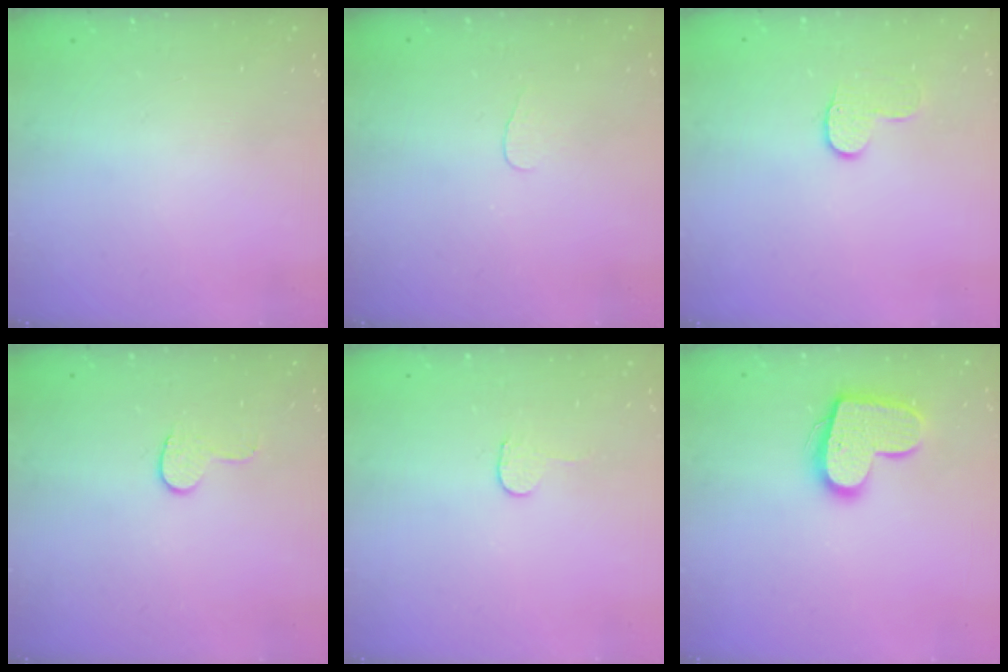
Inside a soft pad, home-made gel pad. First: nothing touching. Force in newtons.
{"total": 2.8, "press": 2.7, "slide": 0.3}
{"total": 6.6, "press": 6.6, "slide": 0.6}
{"total": 5.4, "press": 5.4, "slide": 0.5}
{"total": 2.3, "press": 2.3, "slide": 0.2}
{"total": 14.9, "press": 14.9, "slide": 1.0}